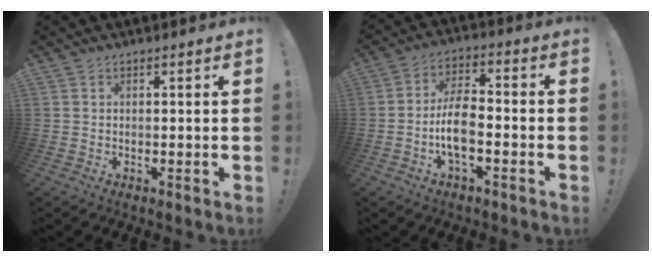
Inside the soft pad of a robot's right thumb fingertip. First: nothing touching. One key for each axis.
{"total": 9.9, "fx": -3.5, "fy": 4.4, "fz": 8.1, "tx": -0.163, "ty": 0.011, "tz": -0.064}